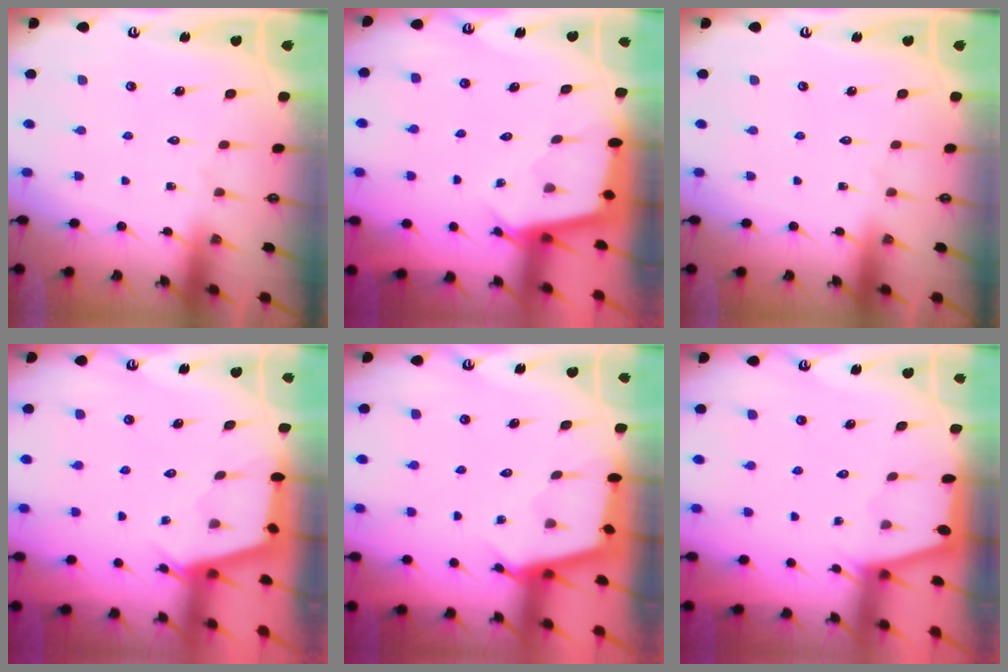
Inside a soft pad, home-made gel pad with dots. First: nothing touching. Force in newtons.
{"total": 2.4, "press": 2.4, "slide": 0.2}
{"total": 0.0}
{"total": 2.6, "press": 2.6, "slide": 0.3}
{"total": 2.6, "press": 2.6, "slide": 0.2}
{"total": 1.2, "press": 1.2, "slide": 0.3}